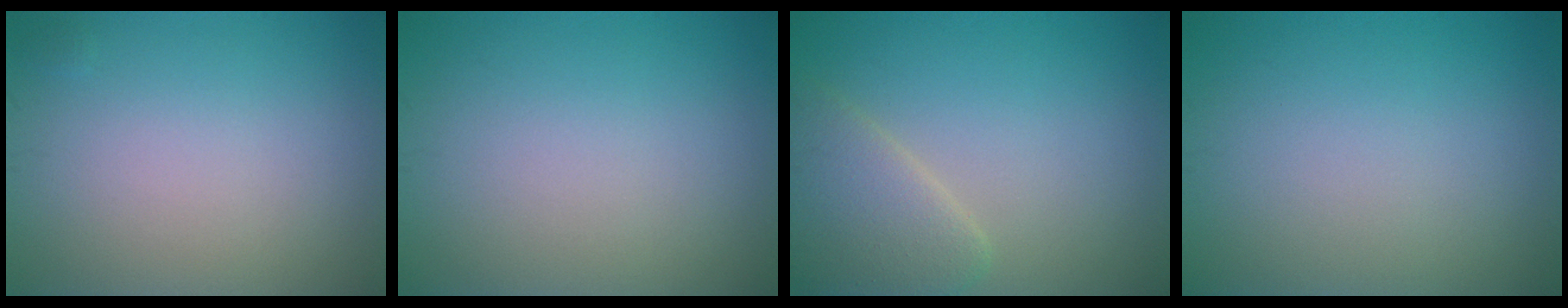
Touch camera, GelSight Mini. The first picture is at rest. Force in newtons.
{"total": 0.0}
{"total": 4.0, "press": 4.0, "slide": 0.2}
{"total": 0.0}